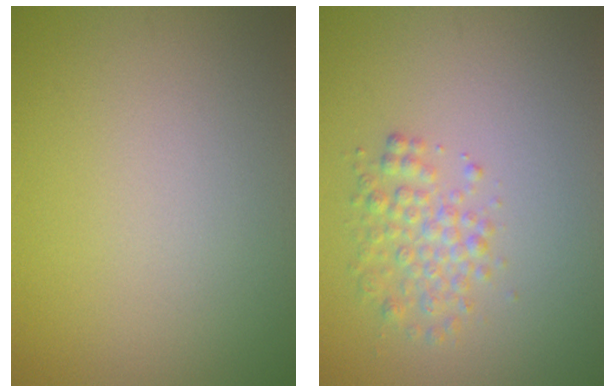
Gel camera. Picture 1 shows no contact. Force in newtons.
{"total": 2.4, "press": 2.4, "slide": 0.1}